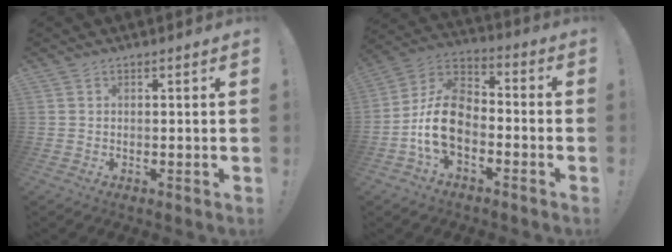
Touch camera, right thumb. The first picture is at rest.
{"total": 14.5, "force": [-4.8, 9.4, 9.8], "torque": [-0.181, 0.030, -0.078]}